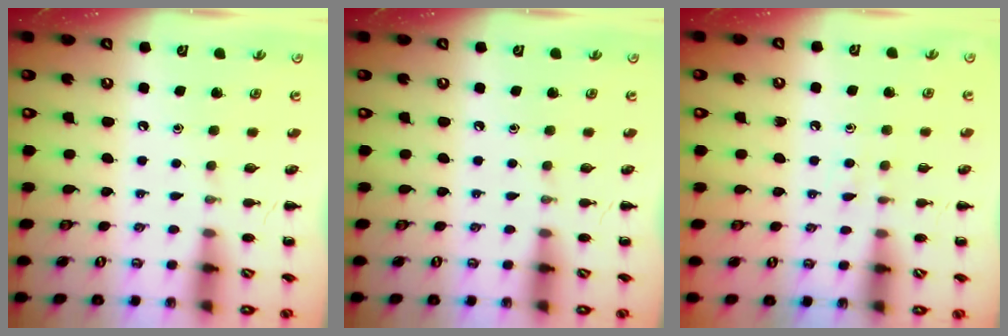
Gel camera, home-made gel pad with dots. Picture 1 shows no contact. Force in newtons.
{"total": 0.0}
{"total": 2.9, "press": 2.5, "slide": 1.4}